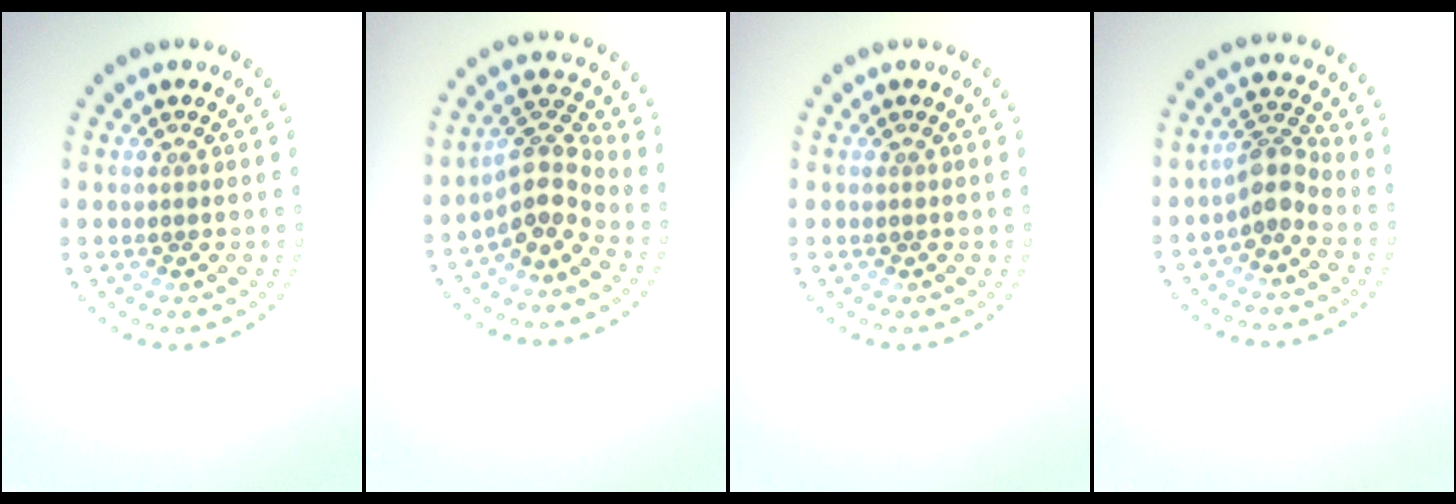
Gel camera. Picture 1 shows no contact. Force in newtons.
{"total": 3.7, "press": 3.0, "slide": 2.2}
{"total": 0.0}
{"total": 2.8, "press": 2.1, "slide": 1.8}